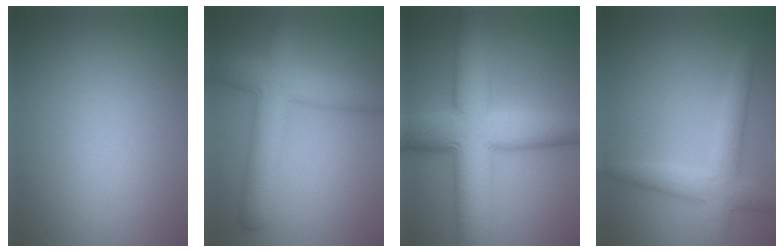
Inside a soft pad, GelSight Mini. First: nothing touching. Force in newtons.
{"total": 6.6, "press": 6.6, "slide": 0.2}
{"total": 11.0, "press": 11.0, "slide": 0.3}
{"total": 4.0, "press": 4.0, "slide": 0.3}